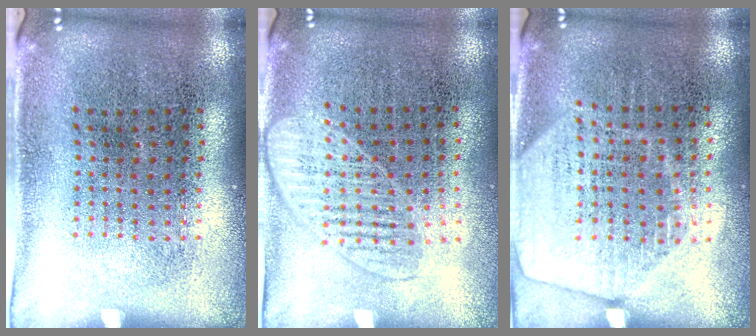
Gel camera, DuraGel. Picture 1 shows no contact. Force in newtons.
{"total": 1.3, "press": 1.2, "slide": 0.6}
{"total": 1.7, "press": 1.6, "slide": 0.7}